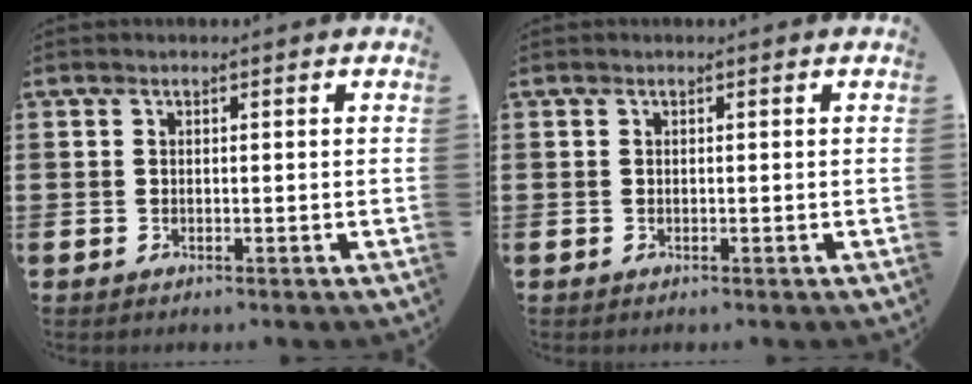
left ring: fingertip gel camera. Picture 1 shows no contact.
{"total": 0.0}